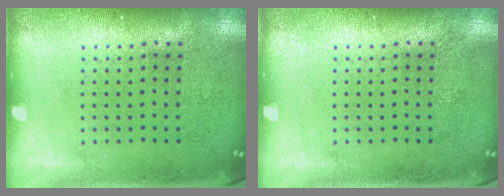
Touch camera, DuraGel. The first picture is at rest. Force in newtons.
{"total": 0.0}